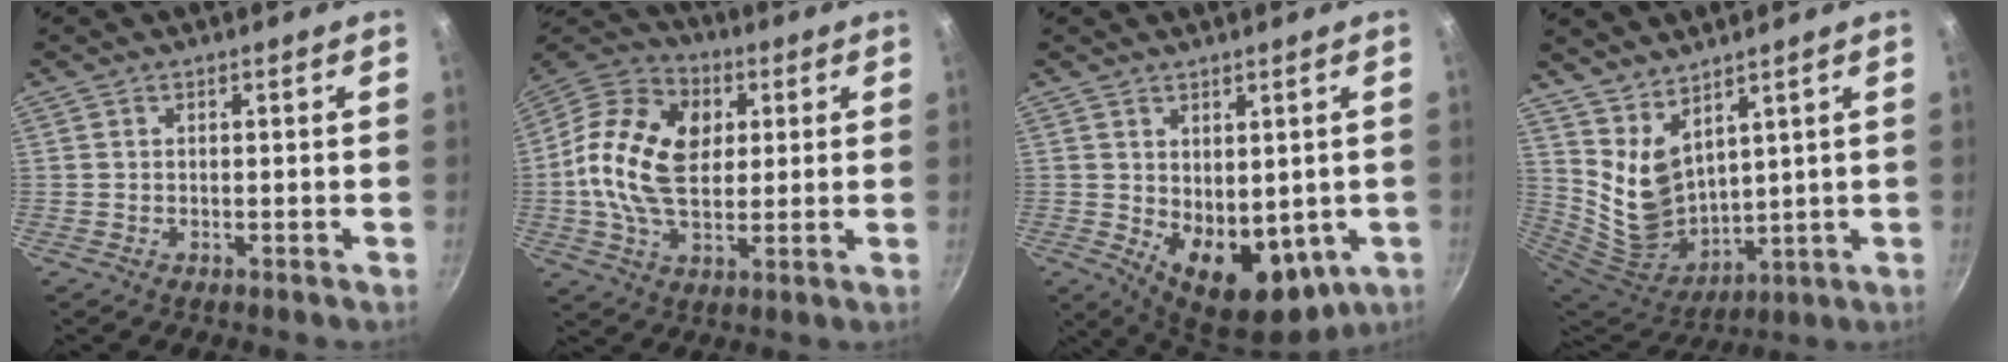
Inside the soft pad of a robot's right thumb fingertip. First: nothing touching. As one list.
[{"total": 18.5, "force": [2.3, 12.4, 13.5], "torque": [-0.233, 0.012, 0.023]}, {"total": 13.0, "force": [-0.9, 8.3, 10.0], "torque": [-0.125, -0.027, 0.012]}, {"total": 11.4, "force": [6.7, 6.2, 6.9], "torque": [-0.112, -0.079, 0.150]}]